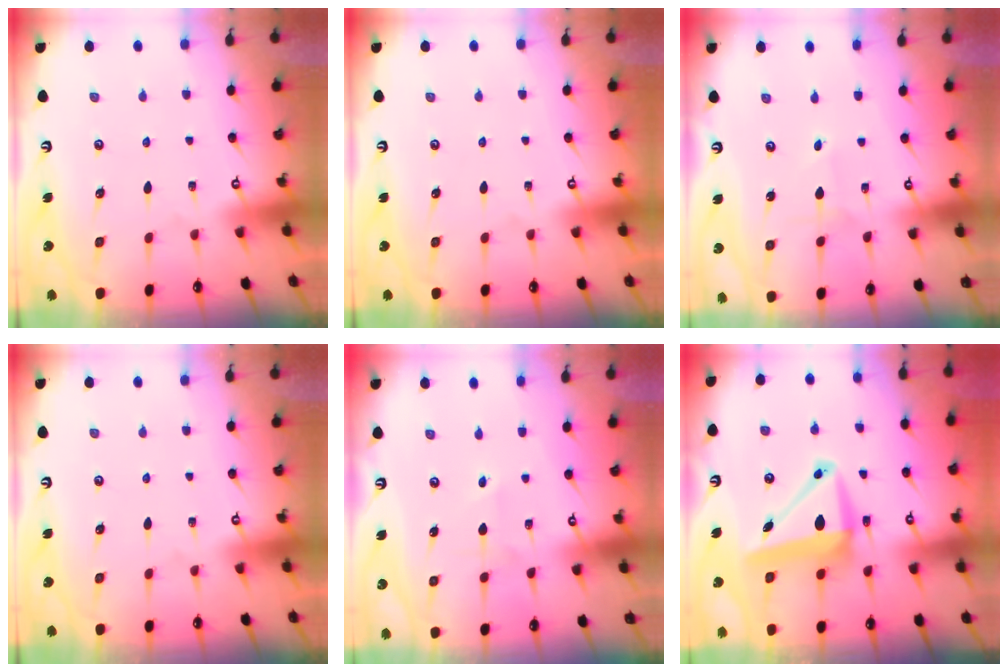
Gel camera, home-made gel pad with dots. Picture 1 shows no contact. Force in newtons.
{"total": 0.0}
{"total": 0.6, "press": 0.6, "slide": 0.1}
{"total": 0.0}
{"total": 1.5, "press": 1.5, "slide": 0.2}
{"total": 9.4, "press": 9.2, "slide": 1.7}